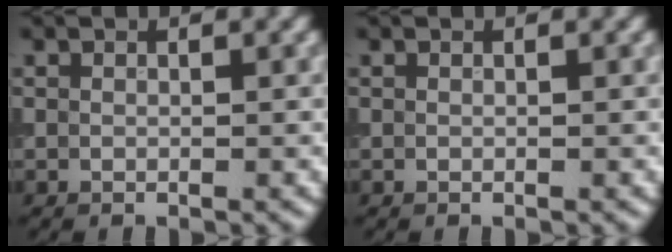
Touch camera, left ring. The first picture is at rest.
{"total": 0.0}